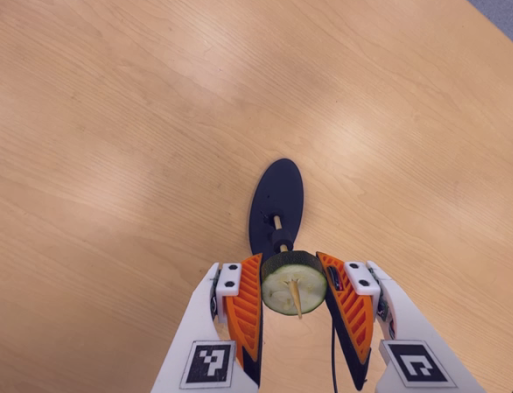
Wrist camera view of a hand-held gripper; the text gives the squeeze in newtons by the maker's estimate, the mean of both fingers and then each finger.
{"total": 9.7, "left": 9.1, "right": 10.4}